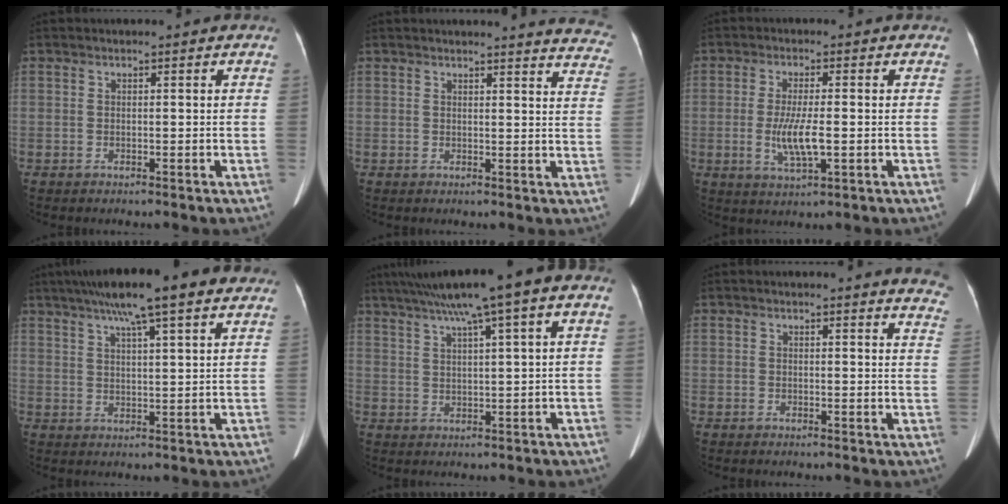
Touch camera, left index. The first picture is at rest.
{"total": 13.6, "force": [13.2, 1.5, 2.7], "torque": [0.001, -0.084, 0.105]}
{"total": 5.9, "force": [-1.0, 1.0, 5.7], "torque": [-0.119, -0.012, -0.017]}
{"total": 12.5, "force": [8.8, 1.0, 8.8], "torque": [-0.136, 0.036, 0.134]}
{"total": 12.8, "force": [7.4, 0.7, 10.4], "torque": [-0.166, 0.048, 0.110]}
{"total": 9.1, "force": [8.8, 0.8, 2.2], "torque": [0.002, -0.050, 0.058]}